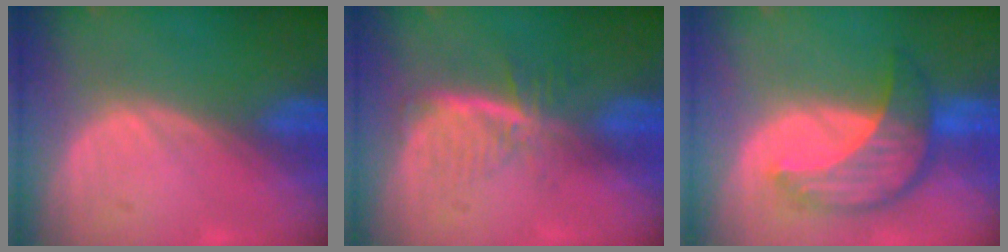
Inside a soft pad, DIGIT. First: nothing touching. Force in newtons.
{"total": 5.9, "press": 5.1, "slide": 3.0}
{"total": 7.8, "press": 7.5, "slide": 2.3}